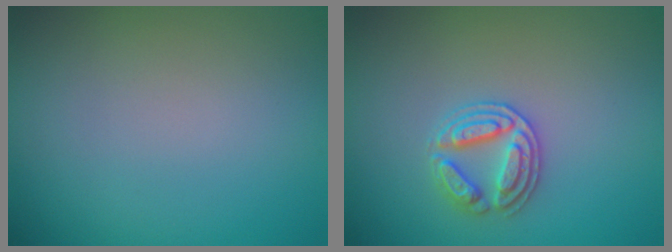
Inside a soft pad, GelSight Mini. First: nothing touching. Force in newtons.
{"total": 2.8, "press": 2.7, "slide": 0.4}